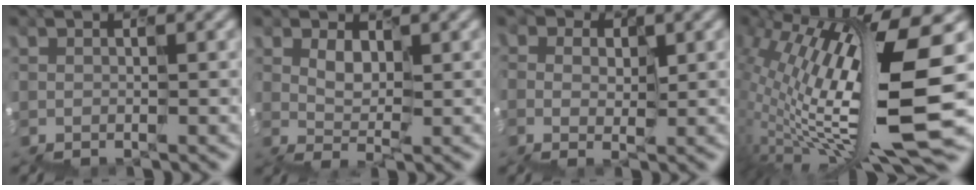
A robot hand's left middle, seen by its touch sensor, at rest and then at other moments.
{"total": 0.8, "force": [0.7, 0.4, -0.1], "torque": [-0.014, 0.003, 0.014]}
{"total": 3.6, "force": [0.6, 3.0, 1.9], "torque": [-0.032, 0.006, 0.002]}
{"total": 13.0, "force": [1.7, 3.4, 12.5], "torque": [-0.245, 0.000, 0.038]}